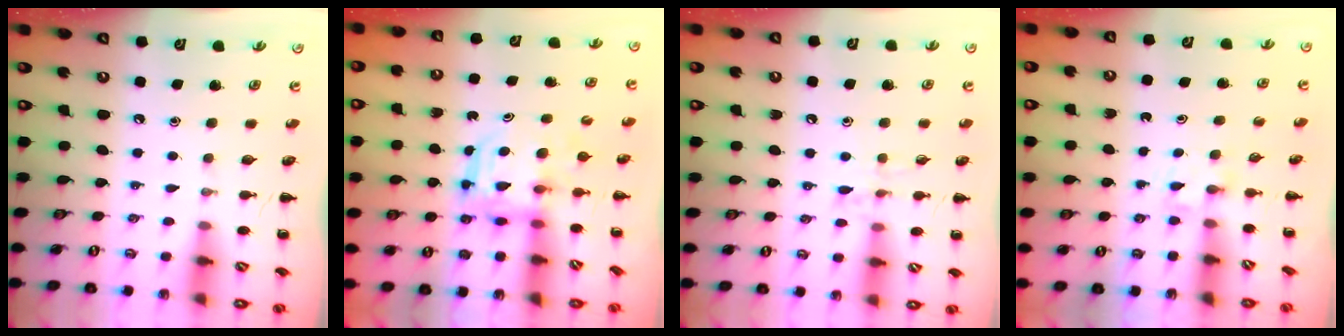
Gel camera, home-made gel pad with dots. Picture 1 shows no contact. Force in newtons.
{"total": 3.1, "press": 3.1, "slide": 0.2}
{"total": 7.5, "press": 7.4, "slide": 1.5}
{"total": 1.4, "press": 1.2, "slide": 0.8}